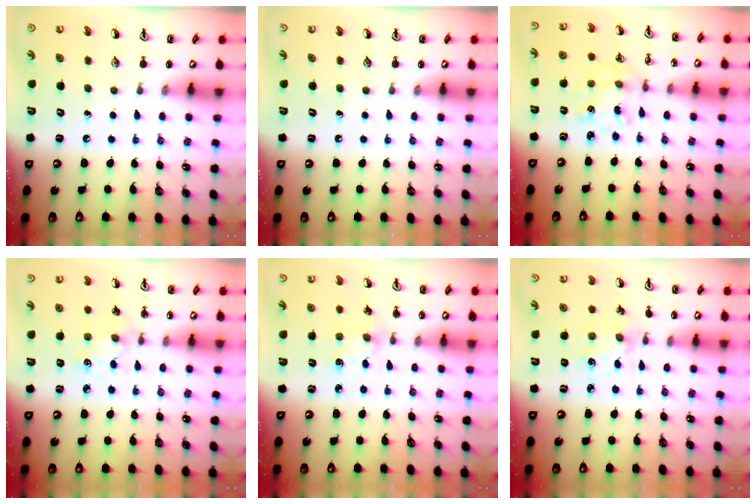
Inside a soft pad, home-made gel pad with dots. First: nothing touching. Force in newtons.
{"total": 0.0}
{"total": 1.5, "press": 1.5, "slide": 0.1}
{"total": 2.2, "press": 2.2, "slide": 0.2}
{"total": 3.2, "press": 3.2, "slide": 0.4}
{"total": 0.9, "press": 0.9, "slide": 0.2}